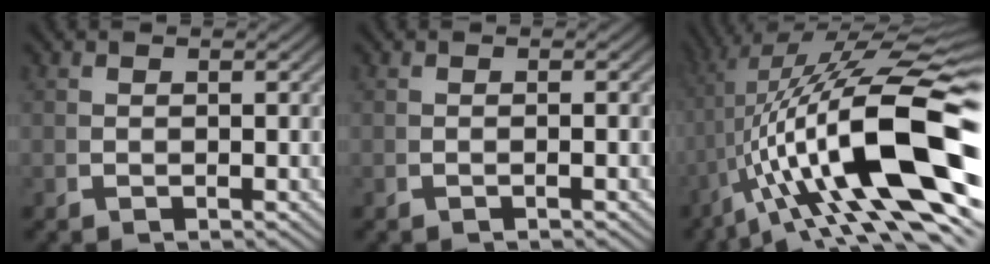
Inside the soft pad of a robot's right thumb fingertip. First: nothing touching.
{"total": 0.7, "force": [-0.3, -0.1, 0.6], "torque": [-0.012, 0.007, -0.007]}
{"total": 16.7, "force": [-0.6, 6.0, 15.6], "torque": [-0.268, -0.012, 0.014]}